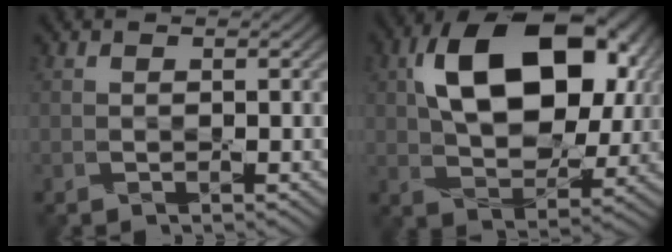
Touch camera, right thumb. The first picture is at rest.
{"total": 16.5, "force": [4.1, 10.2, 12.3], "torque": [-0.219, 0.014, 0.068]}